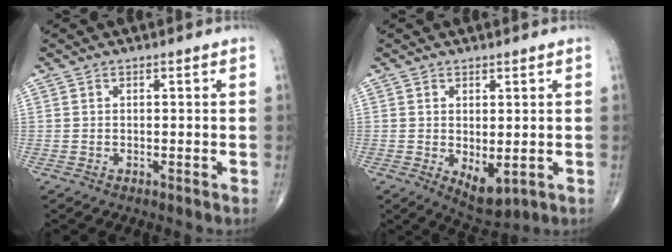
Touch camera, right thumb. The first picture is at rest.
{"total": 5.5, "force": [-0.8, 2.8, 4.7], "torque": [-0.064, -0.012, 0.001]}